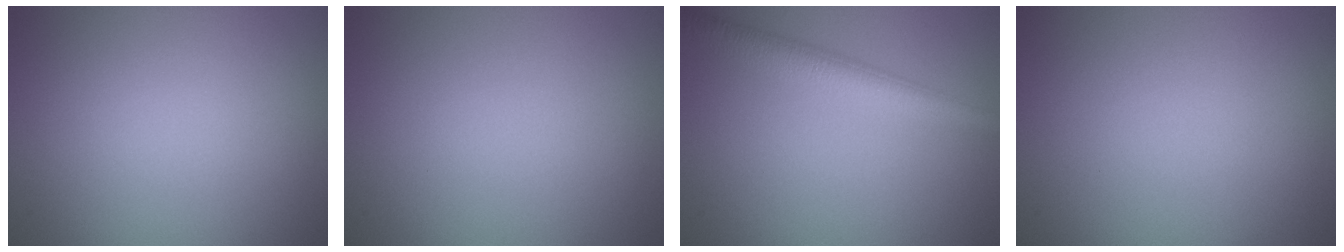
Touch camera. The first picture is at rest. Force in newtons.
{"total": 0.0}
{"total": 4.2, "press": 4.2, "slide": 0.0}
{"total": 0.0}